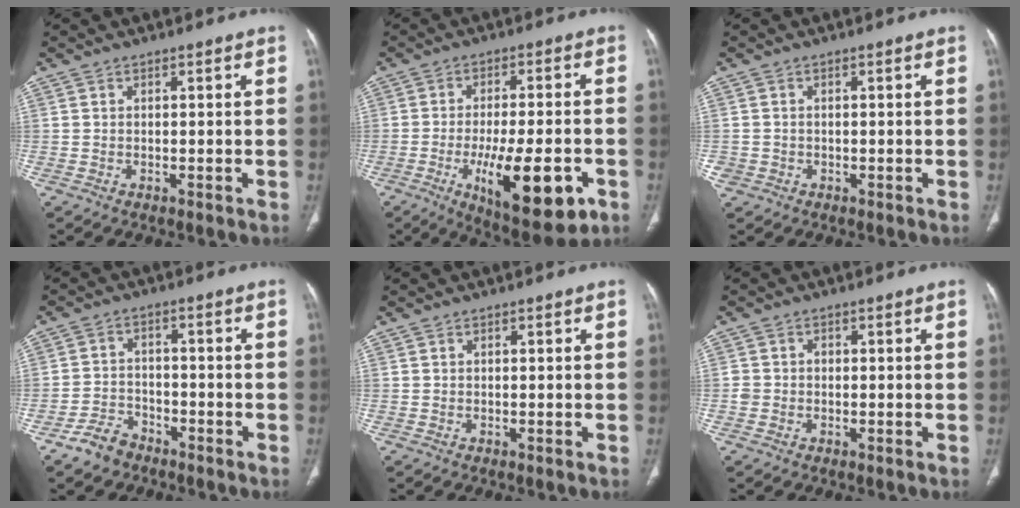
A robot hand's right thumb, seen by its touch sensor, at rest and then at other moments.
{"total": 16.7, "force": [-6.0, 5.6, 14.5], "torque": [-0.223, 0.004, -0.079]}
{"total": 1.7, "force": [-0.6, 1.6, 0.4], "torque": [-0.004, 0.005, -0.010]}
{"total": 5.4, "force": [-4.0, 3.3, 1.5], "torque": [-0.025, 0.023, -0.075]}
{"total": 0.0}
{"total": 2.1, "force": [-0.4, 1.9, 0.7], "torque": [-0.005, 0.011, -0.008]}